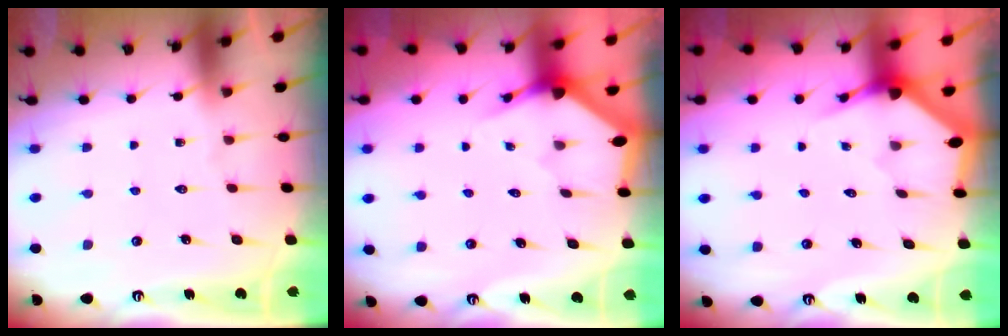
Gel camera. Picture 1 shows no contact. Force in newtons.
{"total": 2.8, "press": 2.8, "slide": 0.2}
{"total": 2.9, "press": 2.9, "slide": 0.2}